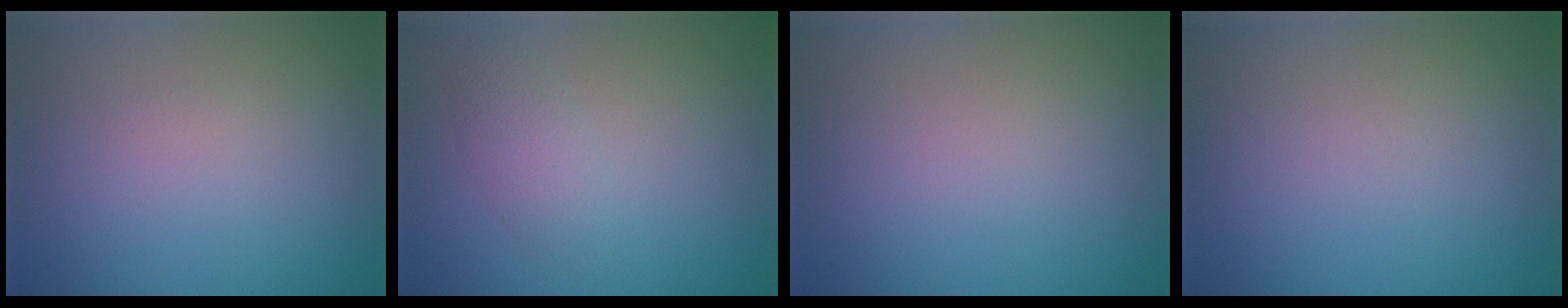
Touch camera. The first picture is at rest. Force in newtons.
{"total": 1.8, "press": 1.8, "slide": 0.0}
{"total": 0.0}
{"total": 0.0}